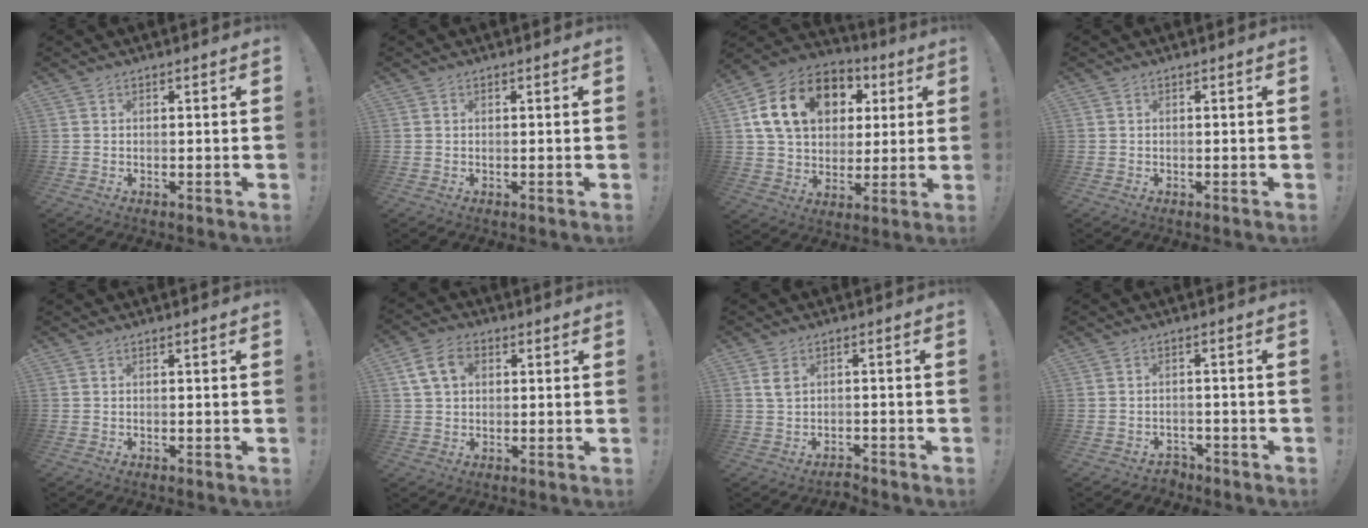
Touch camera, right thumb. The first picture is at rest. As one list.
[{"total": 0.0}, {"total": 19.9, "force": [6.9, 14.5, 11.8], "torque": [-0.197, -0.009, 0.135]}, {"total": 0.9, "force": [-0.1, 0.8, -0.2], "torque": [0.003, 0.002, -0.002]}, {"total": 0.0}, {"total": 9.0, "force": [2.9, 6.1, 5.9], "torque": [-0.104, 0.005, 0.057]}, {"total": 2.8, "force": [-0.7, 1.7, 2.0], "torque": [-0.044, 0.003, -0.015]}, {"total": 2.4, "force": [-1.5, 1.6, 0.9], "torque": [-0.012, 0.001, -0.027]}]